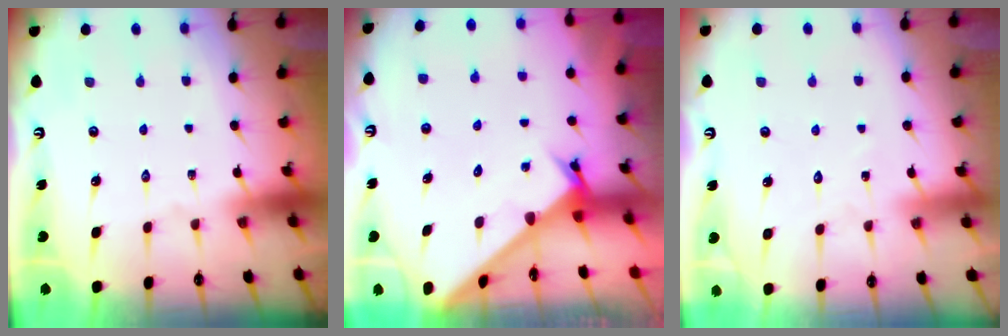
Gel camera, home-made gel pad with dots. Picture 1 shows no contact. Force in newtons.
{"total": 2.6, "press": 2.6, "slide": 0.3}
{"total": 4.6, "press": 4.6, "slide": 0.3}